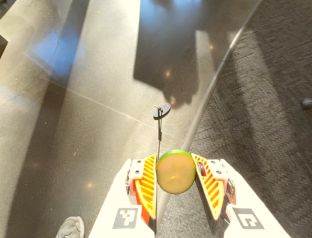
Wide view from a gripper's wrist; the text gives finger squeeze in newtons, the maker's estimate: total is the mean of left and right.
{"total": 10.8, "left": 11.1, "right": 10.6}